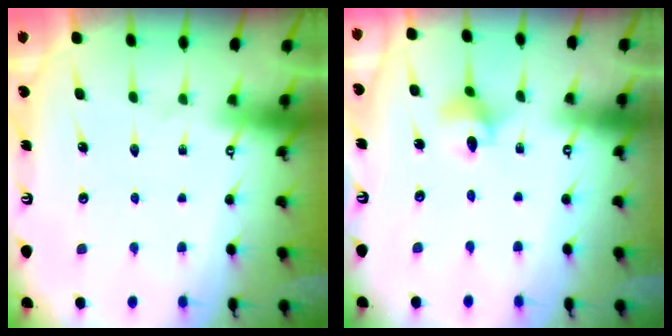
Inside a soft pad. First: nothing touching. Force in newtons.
{"total": 4.5, "press": 4.5, "slide": 0.5}